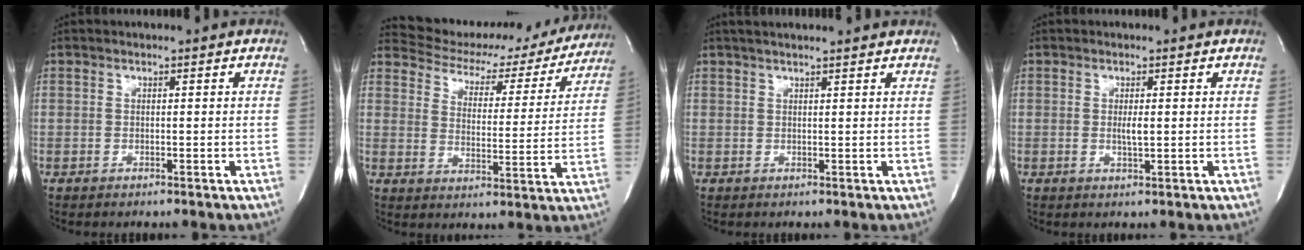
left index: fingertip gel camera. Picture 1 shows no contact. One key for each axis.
{"total": 19.6, "fx": 18.2, "fy": 6.0, "fz": 4.4, "tx": -0.055, "ty": -0.016, "tz": 0.224}
{"total": 10.3, "fx": 9.3, "fy": 0.8, "fz": 4.4, "tx": -0.066, "ty": 0.027, "tz": 0.111}
{"total": 1.6, "fx": 0.2, "fy": 0.2, "fz": 1.6, "tx": -0.033, "ty": -0.004, "tz": 0.003}